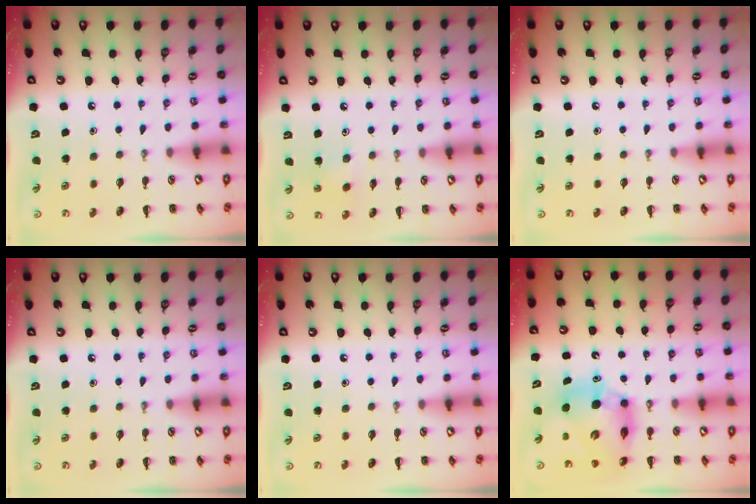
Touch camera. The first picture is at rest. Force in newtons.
{"total": 2.4, "press": 2.3, "slide": 0.6}
{"total": 0.0}
{"total": 0.0}
{"total": 0.0}
{"total": 13.5, "press": 12.9, "slide": 3.9}